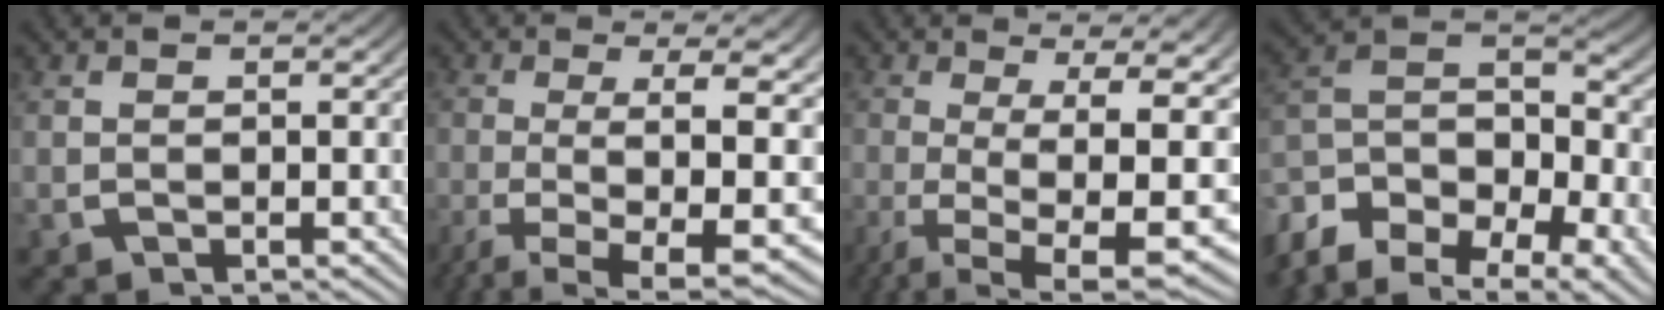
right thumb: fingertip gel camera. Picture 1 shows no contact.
{"total": 12.7, "force": [-5.0, 6.2, 9.9], "torque": [-0.170, -0.051, -0.050]}
{"total": 13.7, "force": [-3.7, 8.0, 10.5], "torque": [-0.177, -0.058, -0.031]}
{"total": 15.1, "force": [-6.2, 10.5, 8.9], "torque": [-0.181, -0.046, -0.095]}